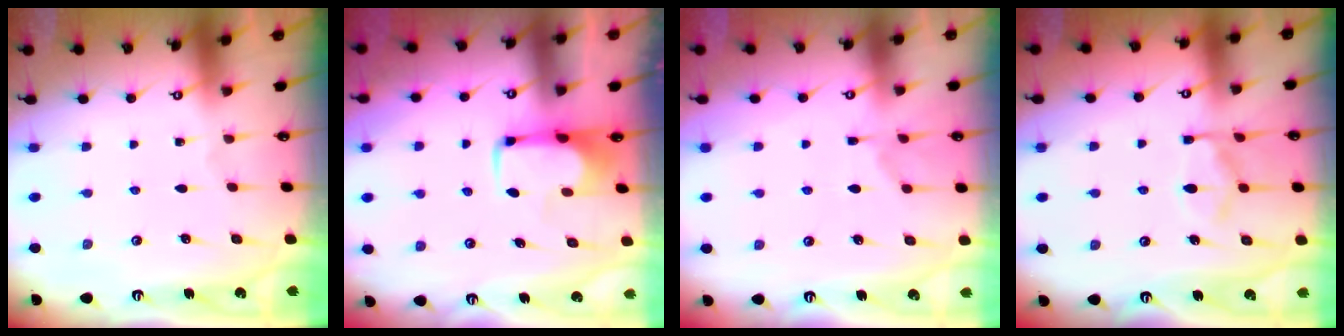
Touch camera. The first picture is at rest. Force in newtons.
{"total": 2.0, "press": 2.0, "slide": 0.4}
{"total": 1.6, "press": 0.8, "slide": 1.4}
{"total": 11.3, "press": 11.3, "slide": 1.1}